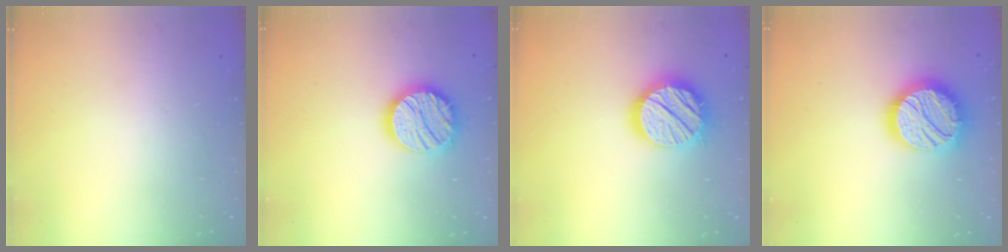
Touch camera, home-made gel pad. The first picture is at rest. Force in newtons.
{"total": 17.0, "press": 17.0, "slide": 1.3}
{"total": 17.7, "press": 17.7, "slide": 0.8}
{"total": 19.0, "press": 18.9, "slide": 1.3}